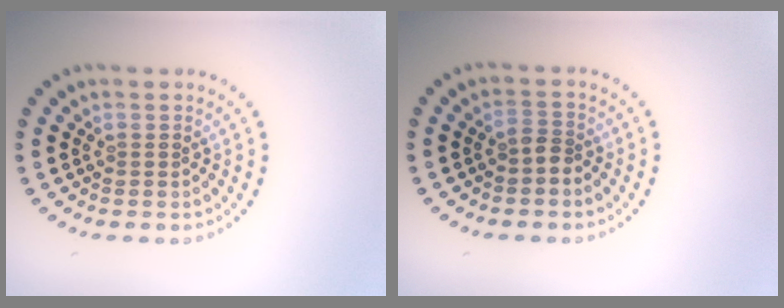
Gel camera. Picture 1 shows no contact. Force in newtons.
{"total": 1.5, "press": 1.2, "slide": 0.9}